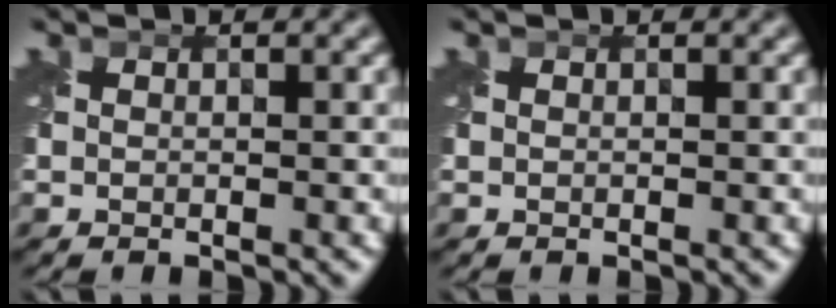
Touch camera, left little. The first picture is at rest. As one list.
[{"total": 0.0}]